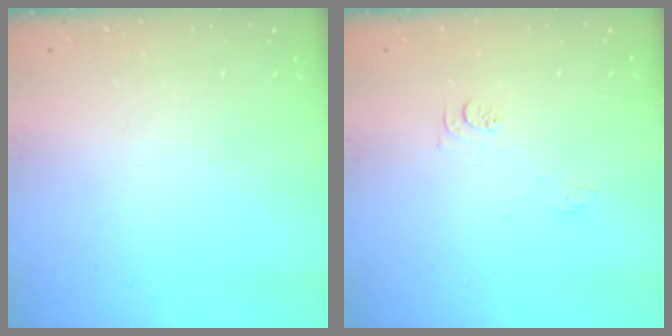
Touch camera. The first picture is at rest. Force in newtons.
{"total": 7.4, "press": 7.3, "slide": 0.8}